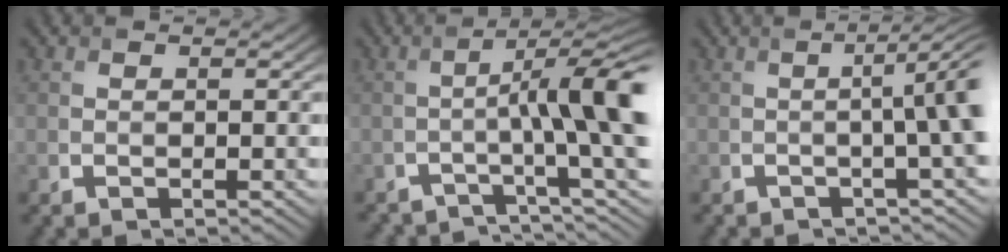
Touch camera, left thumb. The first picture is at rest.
{"total": 8.3, "force": [-2.6, 0.9, 7.9], "torque": [-0.104, 0.014, -0.049]}
{"total": 6.6, "force": [-0.6, 1.2, 6.4], "torque": [-0.074, 0.003, -0.007]}